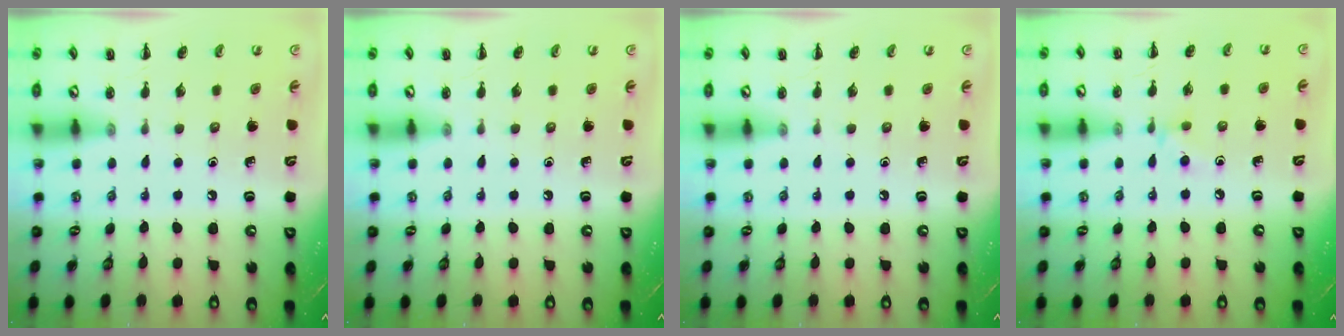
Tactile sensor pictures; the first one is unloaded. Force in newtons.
{"total": 0.0}
{"total": 0.0}
{"total": 4.6, "press": 4.3, "slide": 1.7}